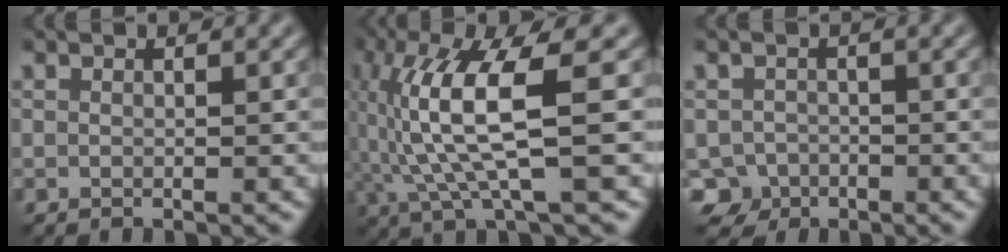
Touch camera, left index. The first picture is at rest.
{"total": 8.6, "force": [0.4, 1.8, 8.4], "torque": [-0.177, 0.001, 0.015]}
{"total": 3.6, "force": [-2.2, 2.9, 0.5], "torque": [0.007, 0.001, -0.040]}